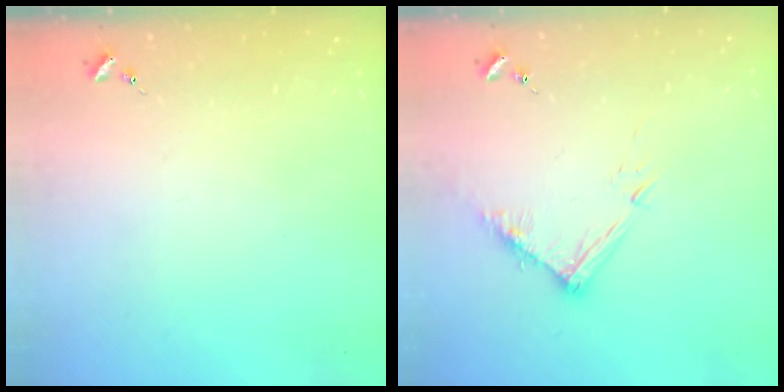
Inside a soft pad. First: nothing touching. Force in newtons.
{"total": 10.5, "press": 10.5, "slide": 0.8}